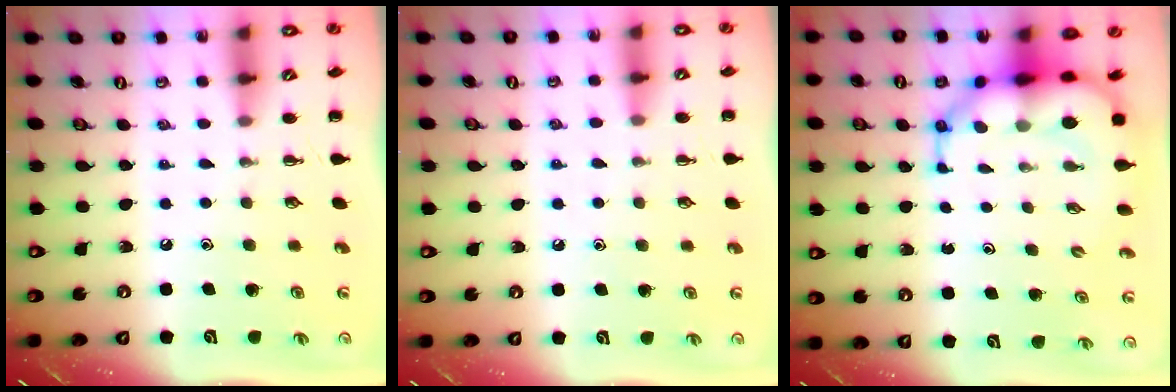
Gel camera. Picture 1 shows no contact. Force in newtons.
{"total": 6.9, "press": 6.6, "slide": 2.1}
{"total": 9.9, "press": 9.4, "slide": 2.9}